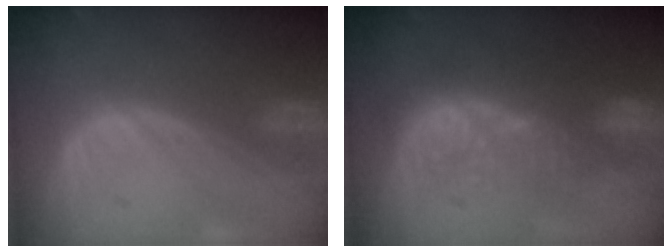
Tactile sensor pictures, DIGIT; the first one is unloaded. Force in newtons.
{"total": 9.5, "press": 9.1, "slide": 2.8}